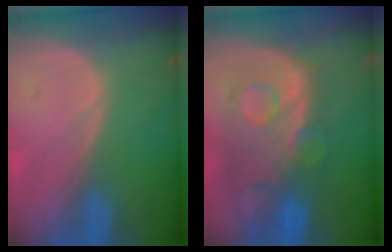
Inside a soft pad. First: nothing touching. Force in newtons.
{"total": 11.3, "press": 9.8, "slide": 5.6}